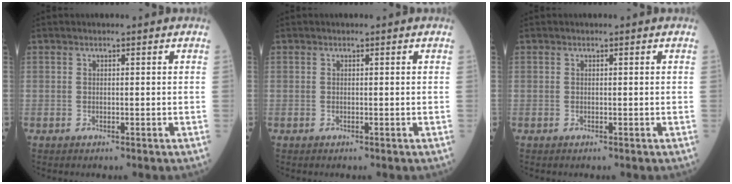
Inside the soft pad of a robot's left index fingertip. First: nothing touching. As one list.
[{"total": 0.0}, {"total": 0.0}]